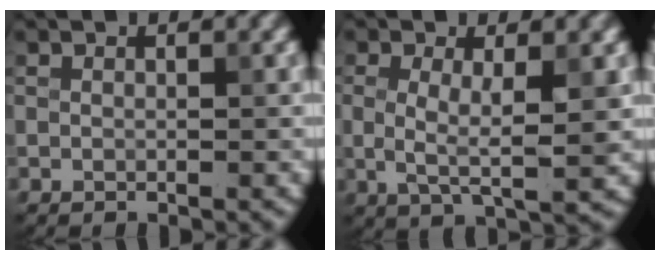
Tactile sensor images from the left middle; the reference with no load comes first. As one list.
[{"total": 4.1, "force": [0.1, 1.2, 3.9], "torque": [-0.084, -0.005, 0.001]}]